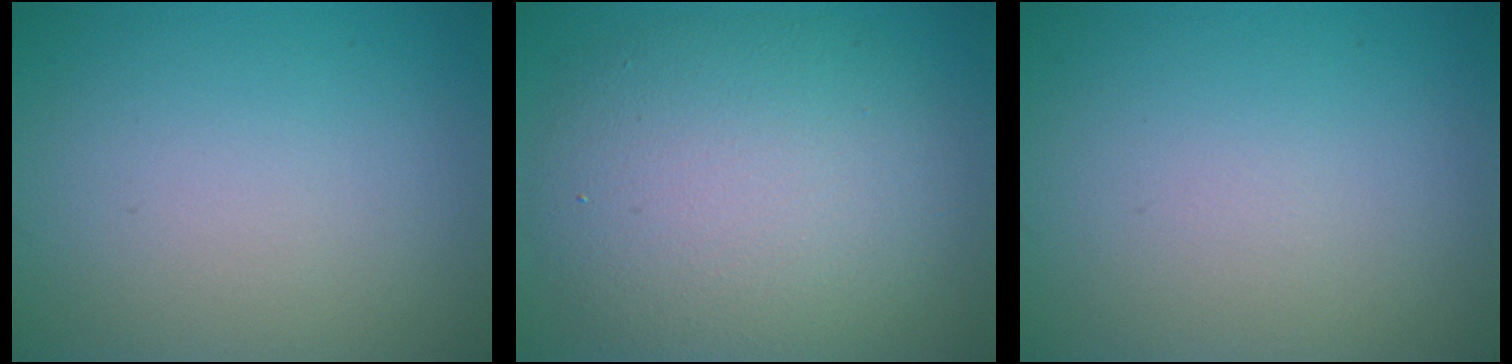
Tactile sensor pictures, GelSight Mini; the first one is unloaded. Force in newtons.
{"total": 9.1, "press": 9.1, "slide": 0.1}
{"total": 0.0}